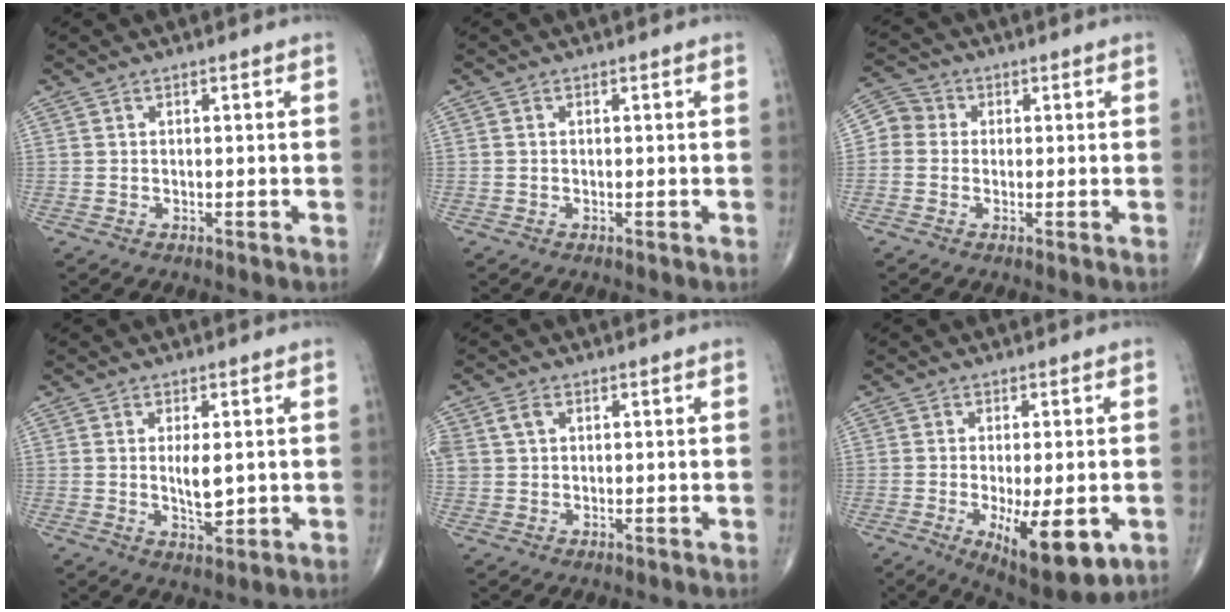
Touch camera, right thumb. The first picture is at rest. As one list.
[{"total": 0.0}, {"total": 5.0, "force": [0.0, 4.7, 1.7], "torque": [-0.015, 0.012, -0.014]}, {"total": 5.1, "force": [0.3, 2.0, 4.6], "torque": [-0.076, -0.011, 0.010]}, {"total": 3.0, "force": [1.0, 2.2, 1.8], "torque": [-0.038, 0.008, 0.026]}, {"total": 12.7, "force": [-3.8, 4.6, 11.2], "torque": [-0.166, -0.018, -0.044]}]